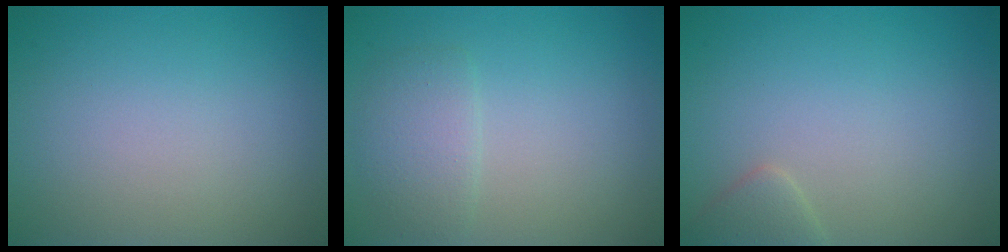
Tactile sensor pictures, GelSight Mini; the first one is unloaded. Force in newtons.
{"total": 2.3, "press": 2.2, "slide": 0.1}
{"total": 1.5, "press": 1.5, "slide": 0.1}